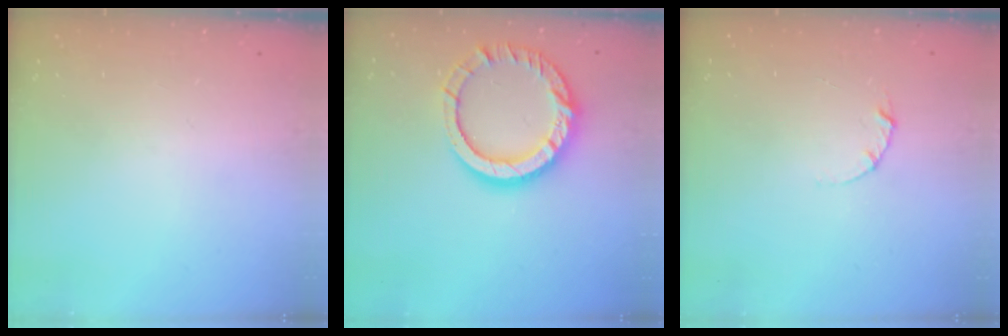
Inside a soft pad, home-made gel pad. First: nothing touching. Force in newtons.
{"total": 15.1, "press": 15.0, "slide": 1.5}
{"total": 2.1, "press": 2.1, "slide": 0.1}